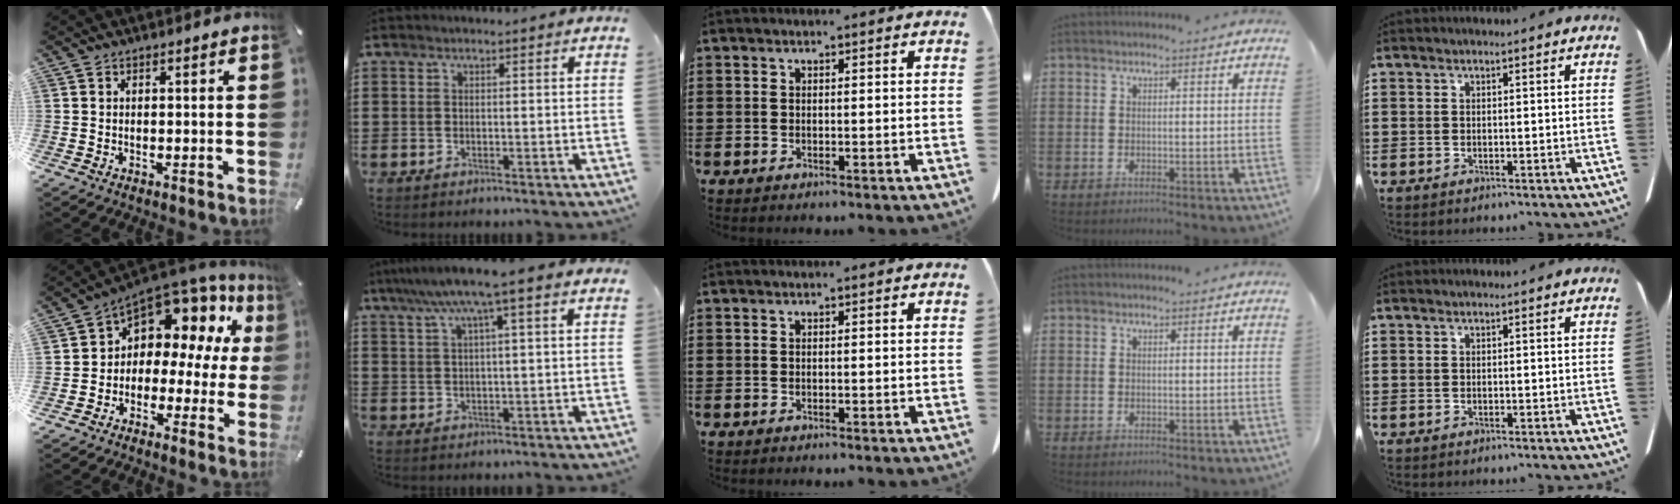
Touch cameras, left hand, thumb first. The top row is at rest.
{"thumb": {"total": 9.6, "force": [5.3, 6.4, 4.8], "torque": [-0.073, -0.062, 0.088]}, "index": {"total": 6.9, "force": [3.7, 0.0, 5.8], "torque": [-0.122, -0.003, 0.061]}}